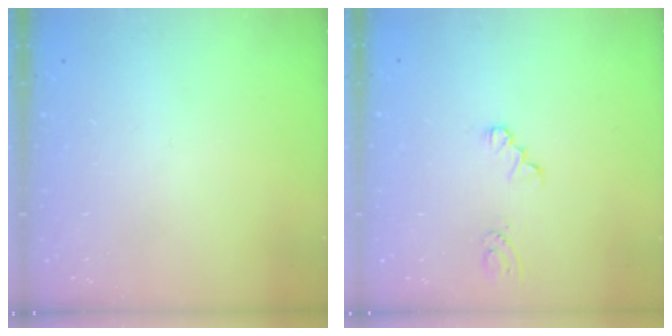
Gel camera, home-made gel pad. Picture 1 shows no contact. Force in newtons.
{"total": 1.4, "press": 1.4, "slide": 0.2}